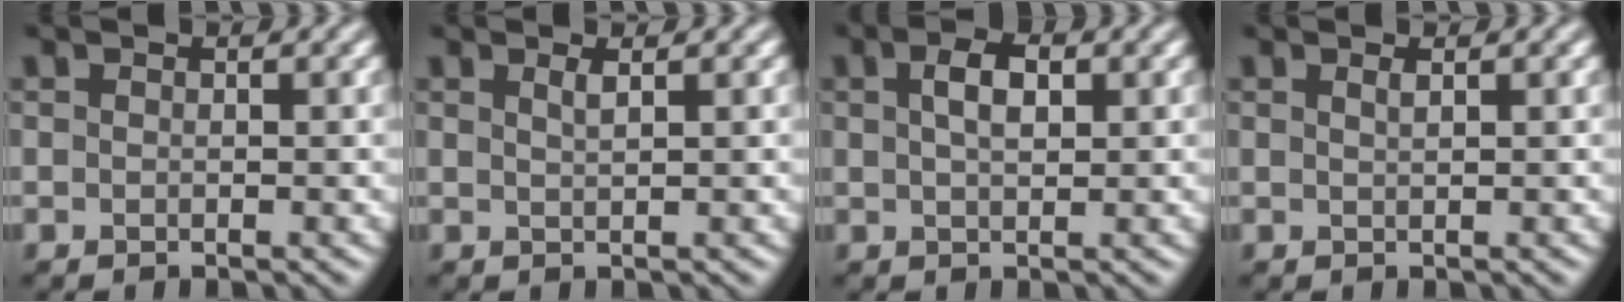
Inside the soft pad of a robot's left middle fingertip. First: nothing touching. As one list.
[{"total": 1.1, "force": [0.6, 0.3, 0.9], "torque": [-0.007, 0.002, 0.008]}, {"total": 2.8, "force": [0.9, 1.3, 2.3], "torque": [-0.042, 0.005, 0.016]}, {"total": 0.7, "force": [0.4, 0.2, 0.6], "torque": [-0.003, 0.002, 0.006]}]